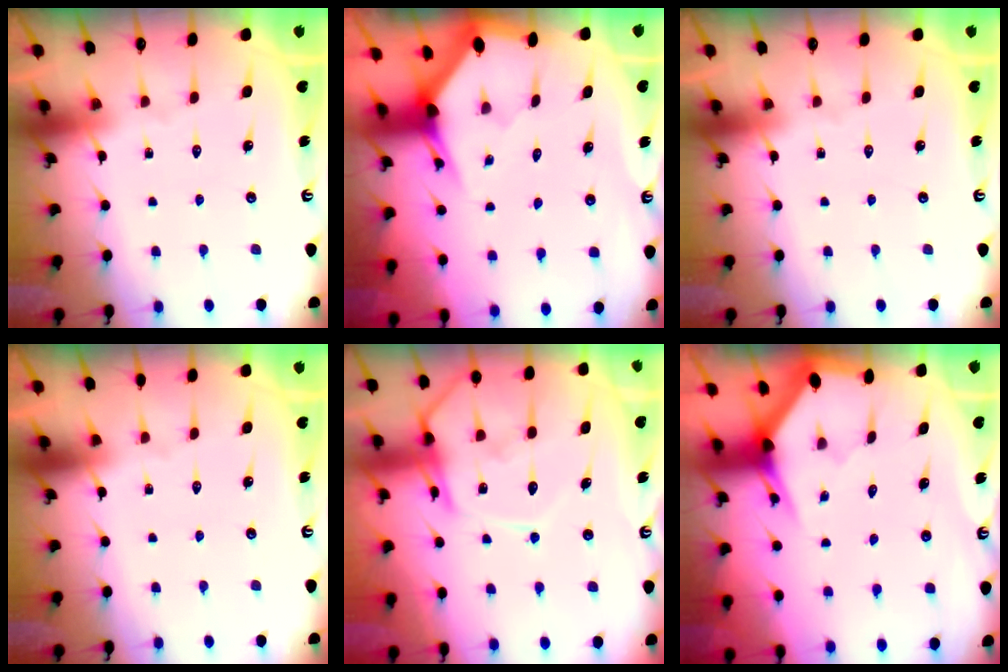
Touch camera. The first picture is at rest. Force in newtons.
{"total": 2.8, "press": 2.8, "slide": 0.1}
{"total": 0.0}
{"total": 0.0}
{"total": 13.2, "press": 13.1, "slide": 1.2}
{"total": 3.0, "press": 3.0, "slide": 0.1}